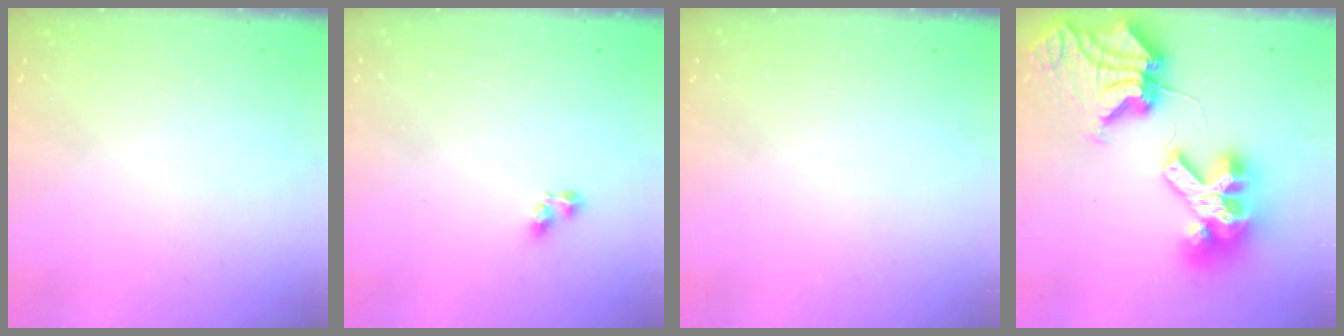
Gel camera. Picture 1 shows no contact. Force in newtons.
{"total": 2.7, "press": 2.7, "slide": 0.3}
{"total": 0.0}
{"total": 18.4, "press": 18.3, "slide": 2.2}